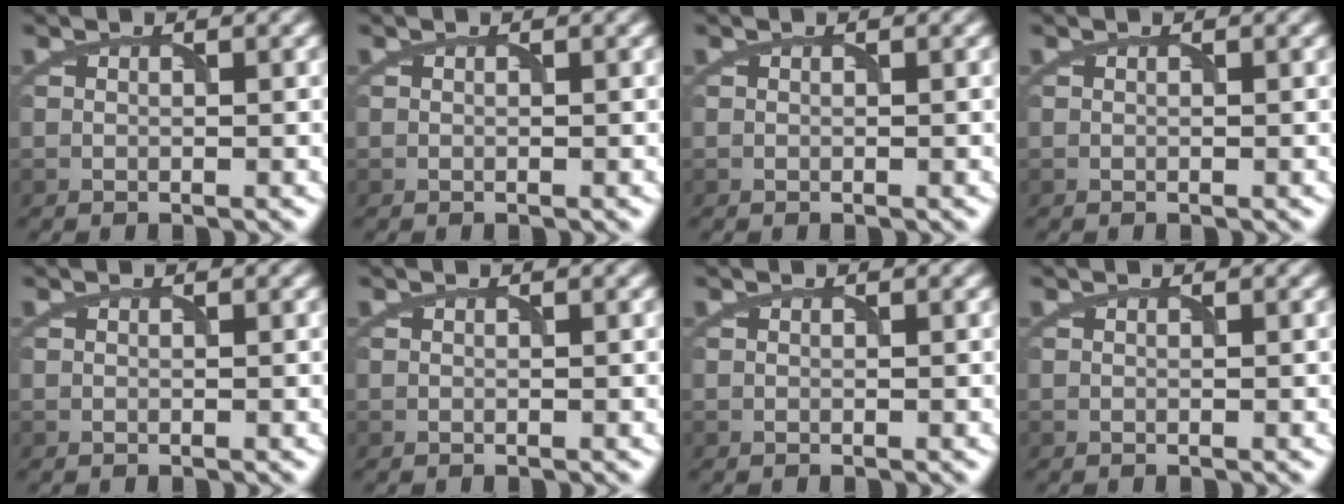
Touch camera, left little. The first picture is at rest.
{"total": 0.0}
{"total": 0.0}
{"total": 0.0}
{"total": 0.0}
{"total": 0.0}
{"total": 0.0}
{"total": 0.0}